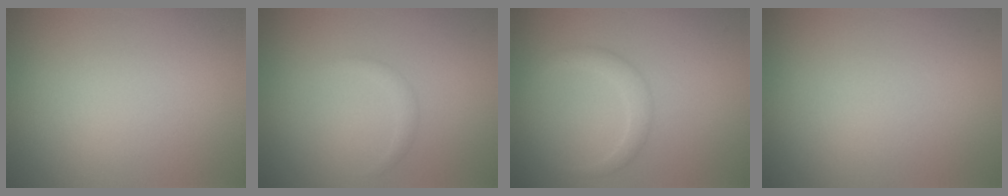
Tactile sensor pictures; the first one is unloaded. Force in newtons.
{"total": 0.9, "press": 0.9, "slide": 0.0}
{"total": 1.7, "press": 1.7, "slide": 0.2}
{"total": 0.0}